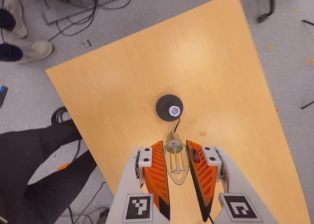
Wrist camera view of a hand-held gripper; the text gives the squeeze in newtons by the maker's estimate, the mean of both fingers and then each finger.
{"total": 10.8, "left": 10.1, "right": 11.6}